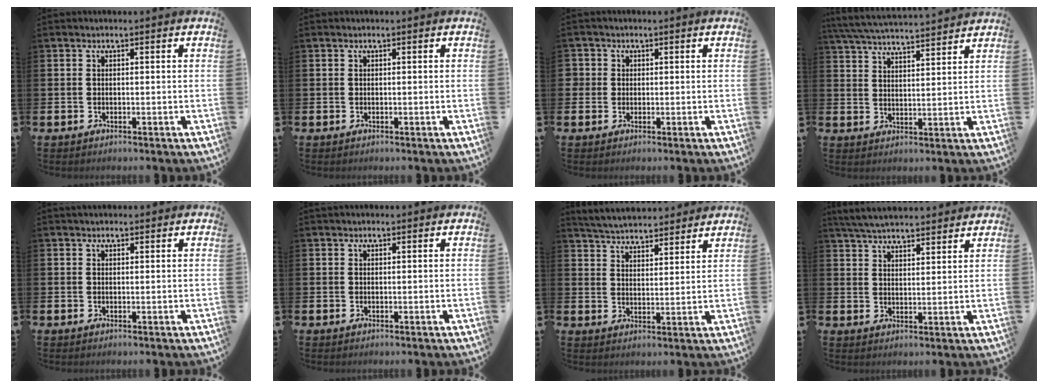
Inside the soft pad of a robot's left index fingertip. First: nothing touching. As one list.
[{"total": 0.0}, {"total": 1.7, "force": [0.7, 1.5, -0.1], "torque": [0.007, 0.004, 0.009]}, {"total": 6.0, "force": [5.8, 0.3, 1.3], "torque": [-0.049, -0.034, 0.105]}, {"total": 1.2, "force": [1.1, 0.5, 0.2], "torque": [0.005, 0.001, 0.018]}, {"total": 0.6, "force": [0.6, 0.1, 0.1], "torque": [0.005, -0.002, 0.009]}, {"total": 5.2, "force": [5.2, 0.7, 0.2], "torque": [-0.021, -0.034, 0.091]}, {"total": 5.3, "force": [5.2, 0.5, 0.8], "torque": [-0.038, -0.023, 0.096]}]